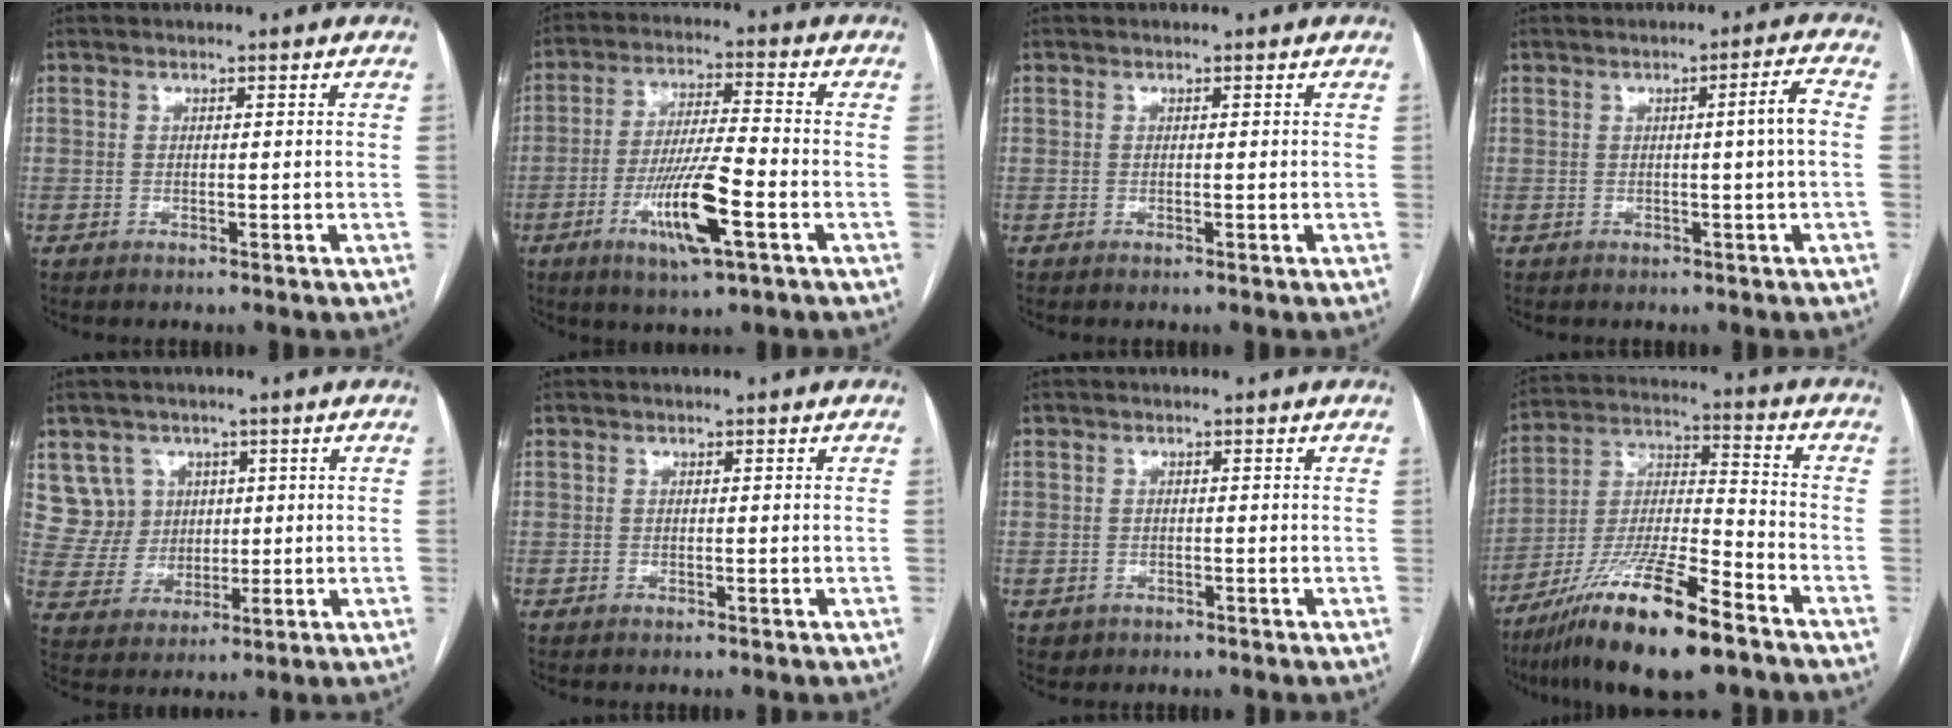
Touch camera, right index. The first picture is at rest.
{"total": 11.7, "force": [-4.5, 0.9, 10.8], "torque": [-0.203, -0.013, -0.079]}
{"total": 0.0}
{"total": 3.4, "force": [-0.1, -0.8, 3.3], "torque": [-0.044, 0.002, 0.000]}
{"total": 7.5, "force": [3.2, 6.8, 0.5], "torque": [-0.010, 0.024, 0.073]}
{"total": 0.0}
{"total": 1.7, "force": [-0.7, 1.6, 0.1], "torque": [-0.001, 0.007, -0.006]}
{"total": 18.1, "force": [-11.9, 2.2, 13.5], "torque": [-0.268, -0.029, -0.214]}